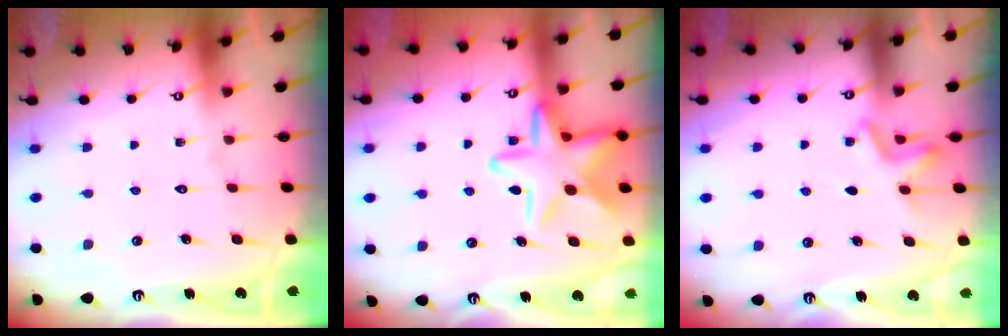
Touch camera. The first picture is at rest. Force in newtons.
{"total": 17.5, "press": 17.4, "slide": 1.0}
{"total": 5.0, "press": 4.6, "slide": 1.9}